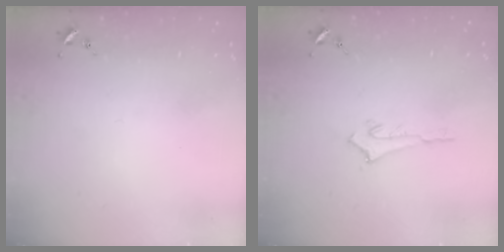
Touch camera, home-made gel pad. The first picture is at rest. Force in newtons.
{"total": 2.6, "press": 2.6, "slide": 0.4}